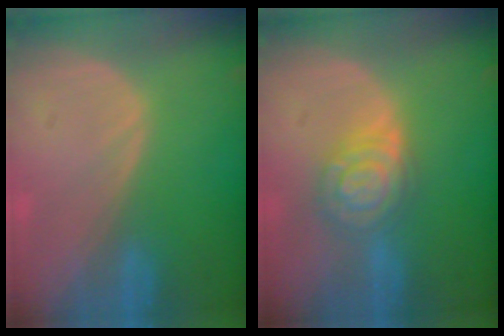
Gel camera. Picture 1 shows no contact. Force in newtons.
{"total": 6.6, "press": 6.6, "slide": 0.3}